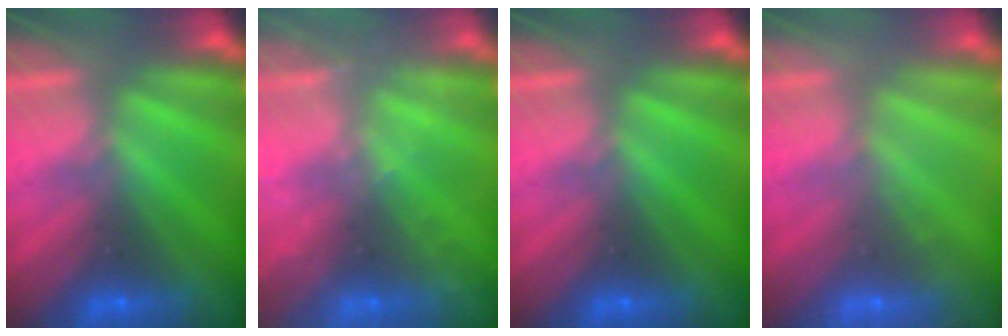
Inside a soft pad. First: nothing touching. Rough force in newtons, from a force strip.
{"total": 2.3}
{"total": 0.0}
{"total": 1.8}